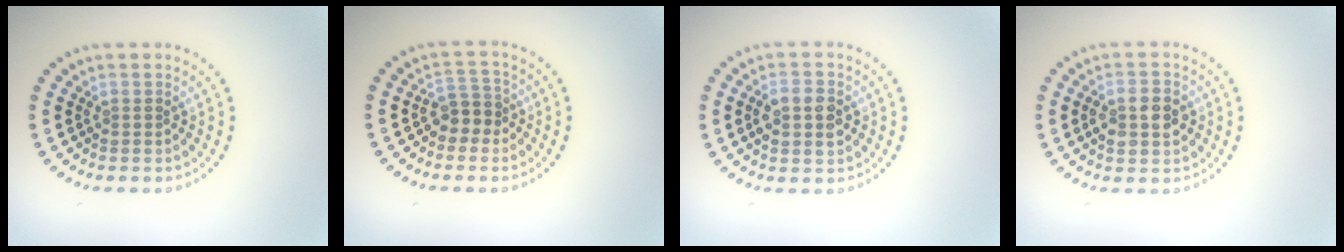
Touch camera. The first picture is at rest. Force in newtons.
{"total": 2.1, "press": 1.8, "slide": 0.9}
{"total": 3.5, "press": 3.5, "slide": 0.1}
{"total": 3.8, "press": 3.7, "slide": 0.3}